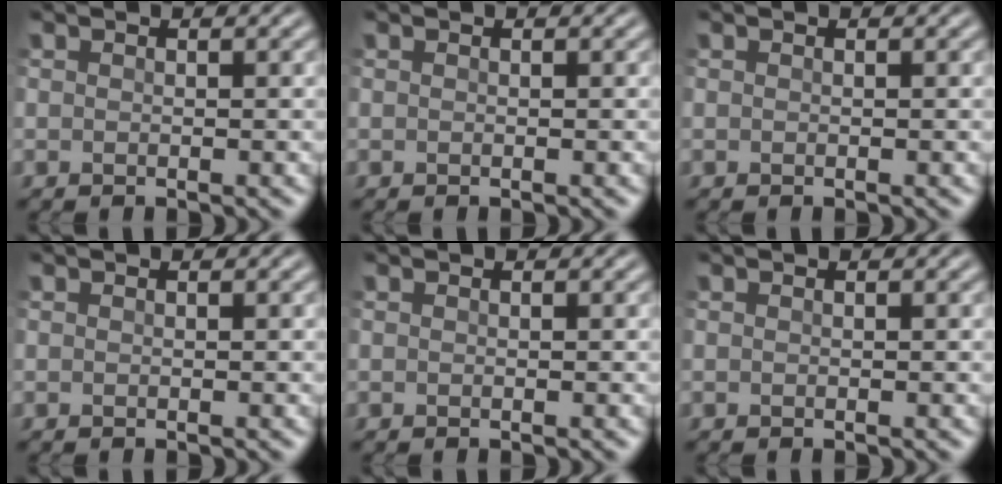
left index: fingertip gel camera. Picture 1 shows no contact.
{"total": 0.0}
{"total": 0.0}
{"total": 0.0}
{"total": 0.0}
{"total": 0.0}